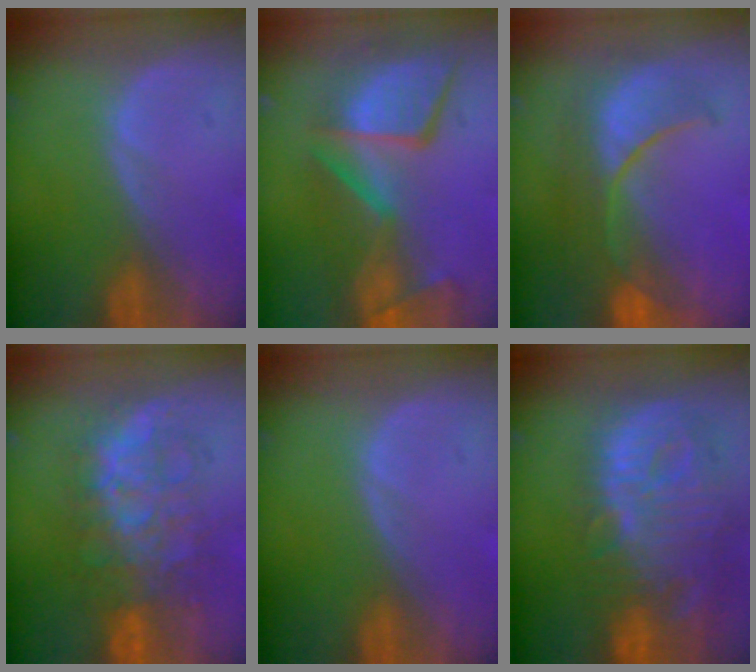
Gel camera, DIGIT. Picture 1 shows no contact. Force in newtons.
{"total": 11.8, "press": 10.8, "slide": 4.7}
{"total": 10.1, "press": 9.1, "slide": 4.4}
{"total": 8.9, "press": 8.9, "slide": 0.4}
{"total": 0.0}
{"total": 13.7, "press": 11.9, "slide": 6.8}